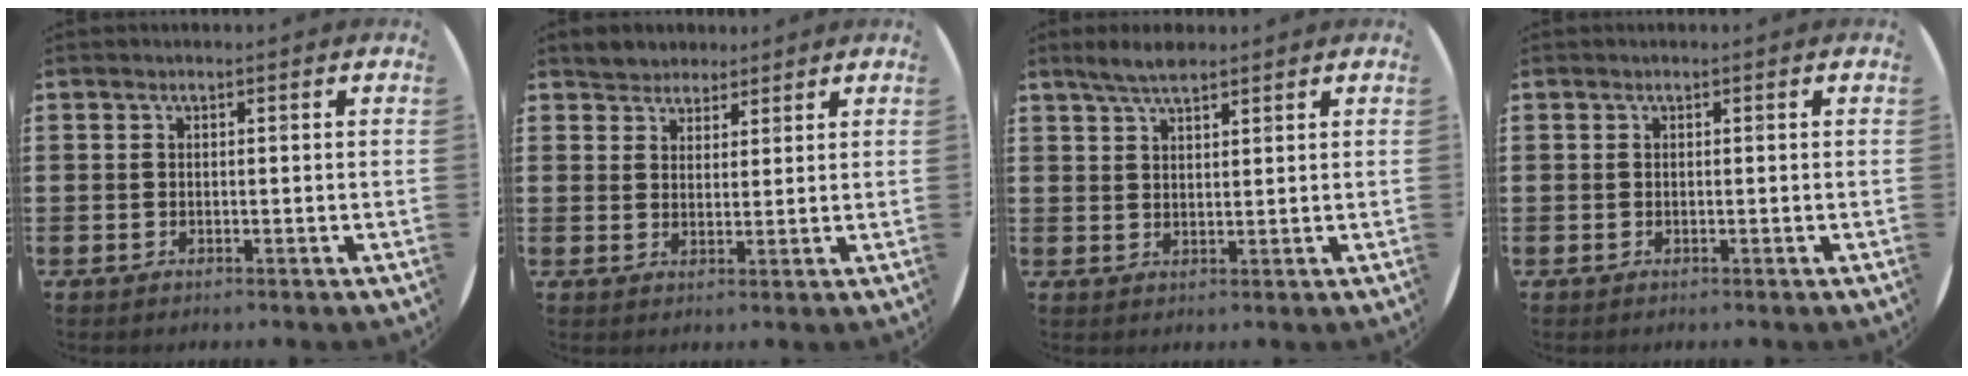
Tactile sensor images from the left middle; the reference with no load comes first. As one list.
[{"total": 3.0, "force": [2.7, 1.2, -0.4], "torque": [0.006, -0.003, 0.052]}, {"total": 3.6, "force": [3.1, 0.9, 1.7], "torque": [-0.031, -0.004, 0.055]}, {"total": 0.0}]